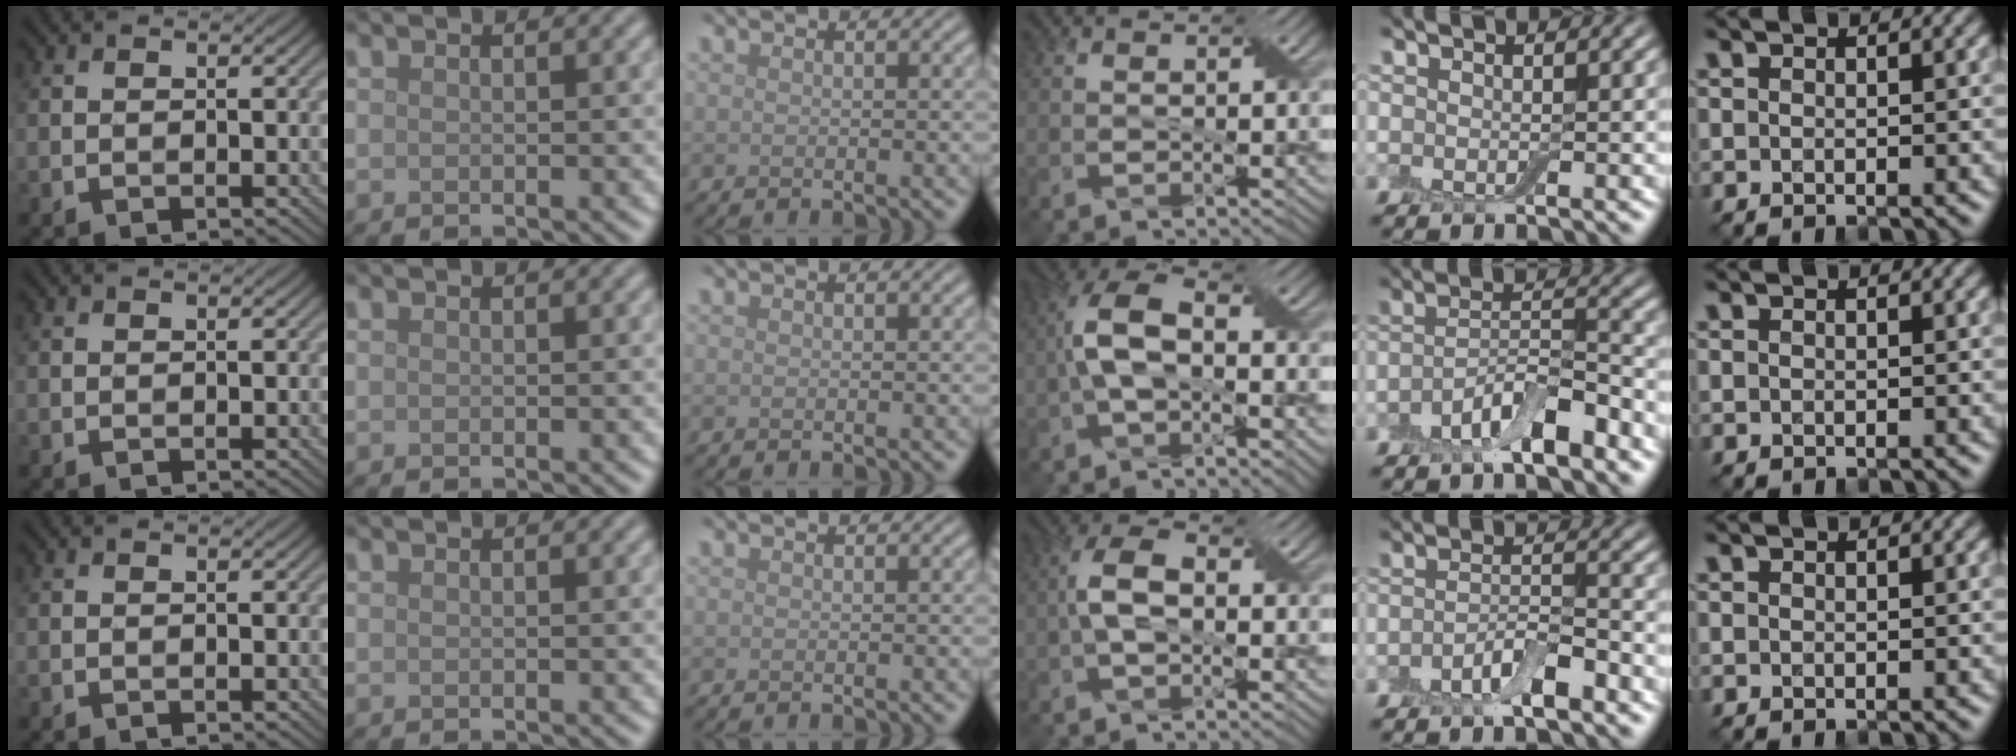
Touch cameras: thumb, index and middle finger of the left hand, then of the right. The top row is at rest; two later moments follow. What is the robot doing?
{"motion": "fold", "object": "bandage"}